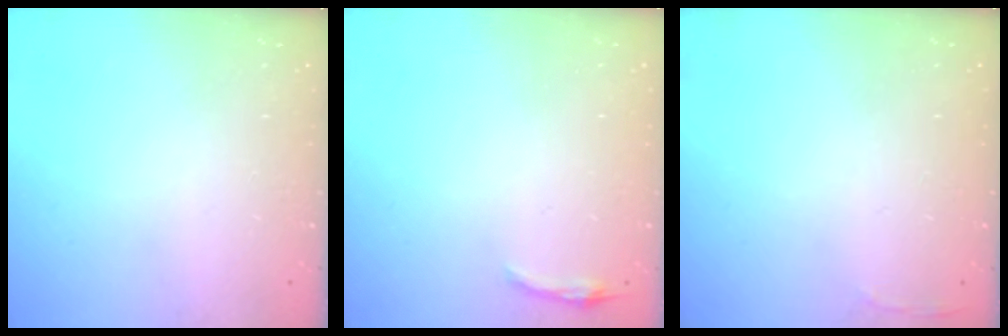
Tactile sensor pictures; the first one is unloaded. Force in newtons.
{"total": 3.1, "press": 3.0, "slide": 0.7}
{"total": 2.8, "press": 2.6, "slide": 0.9}